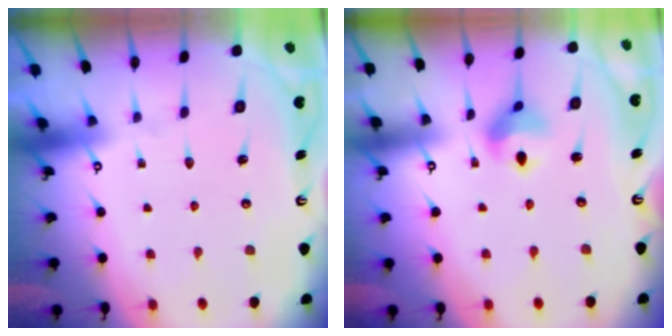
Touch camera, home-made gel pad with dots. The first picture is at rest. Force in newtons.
{"total": 7.2, "press": 7.2, "slide": 0.2}